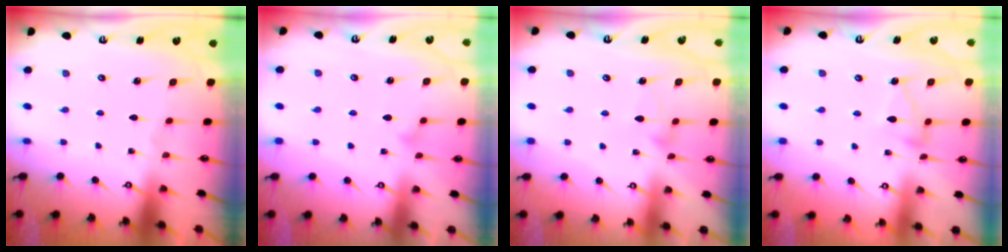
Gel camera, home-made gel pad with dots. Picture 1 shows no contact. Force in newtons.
{"total": 8.4, "press": 8.4, "slide": 0.5}
{"total": 5.5, "press": 5.5, "slide": 0.4}
{"total": 7.4, "press": 7.4, "slide": 0.5}